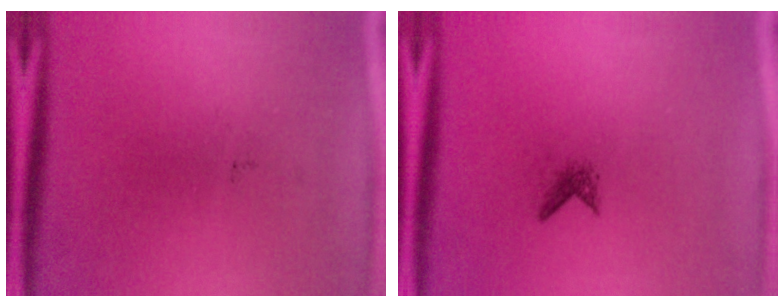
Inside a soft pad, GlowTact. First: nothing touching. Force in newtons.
{"total": 1.1}